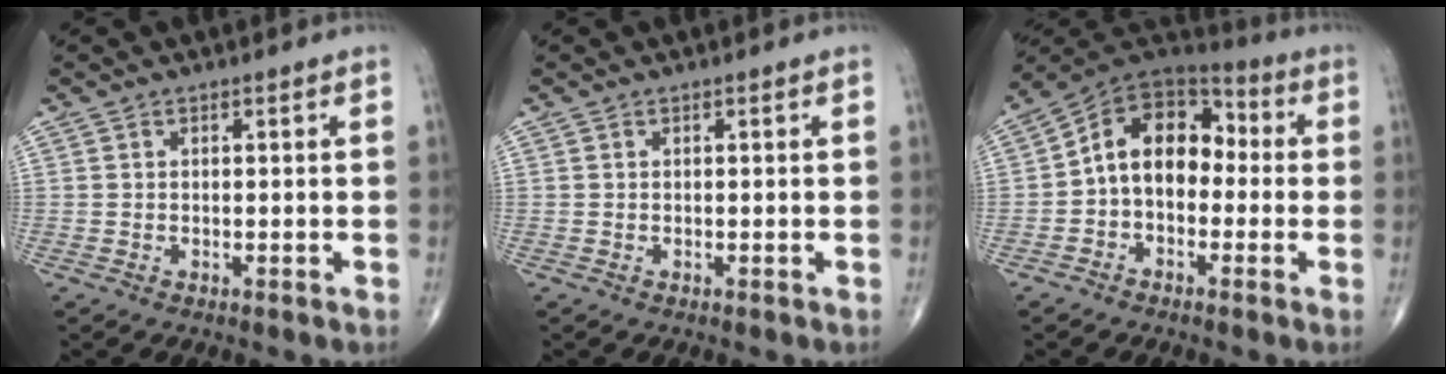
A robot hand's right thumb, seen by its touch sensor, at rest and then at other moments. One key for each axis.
{"total": 0.0}
{"total": 13.1, "fx": -0.7, "fy": 9.2, "fz": 9.3, "tx": -0.118, "ty": 0.049, "tz": -0.030}